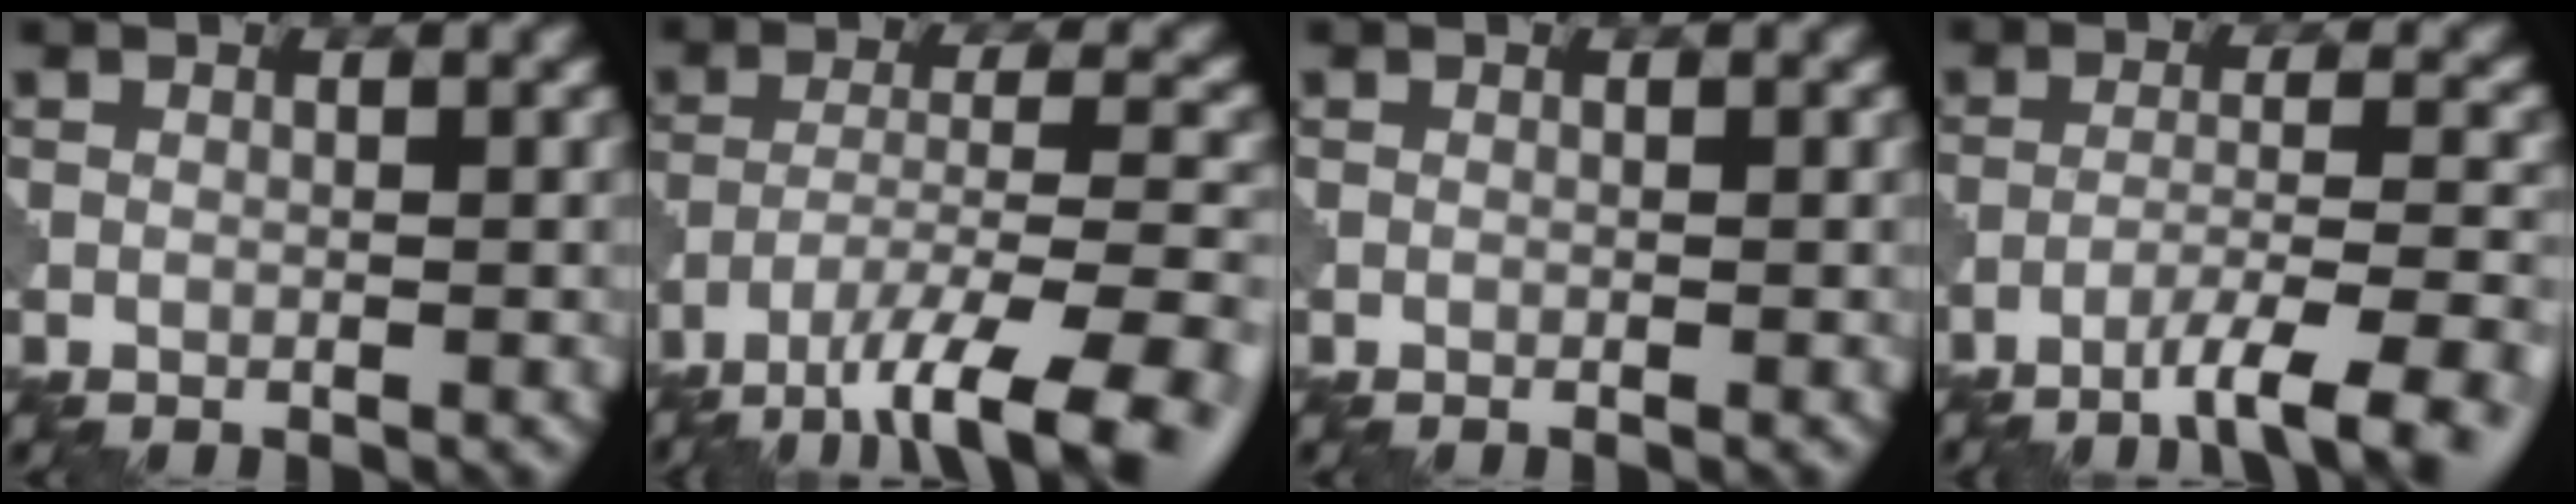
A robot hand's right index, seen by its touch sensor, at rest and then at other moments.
{"total": 11.3, "force": [-8.0, 2.7, 7.5], "torque": [-0.131, -0.008, -0.120]}
{"total": 0.0}
{"total": 7.3, "force": [-4.8, 1.2, 5.4], "torque": [-0.079, 0.006, -0.072]}